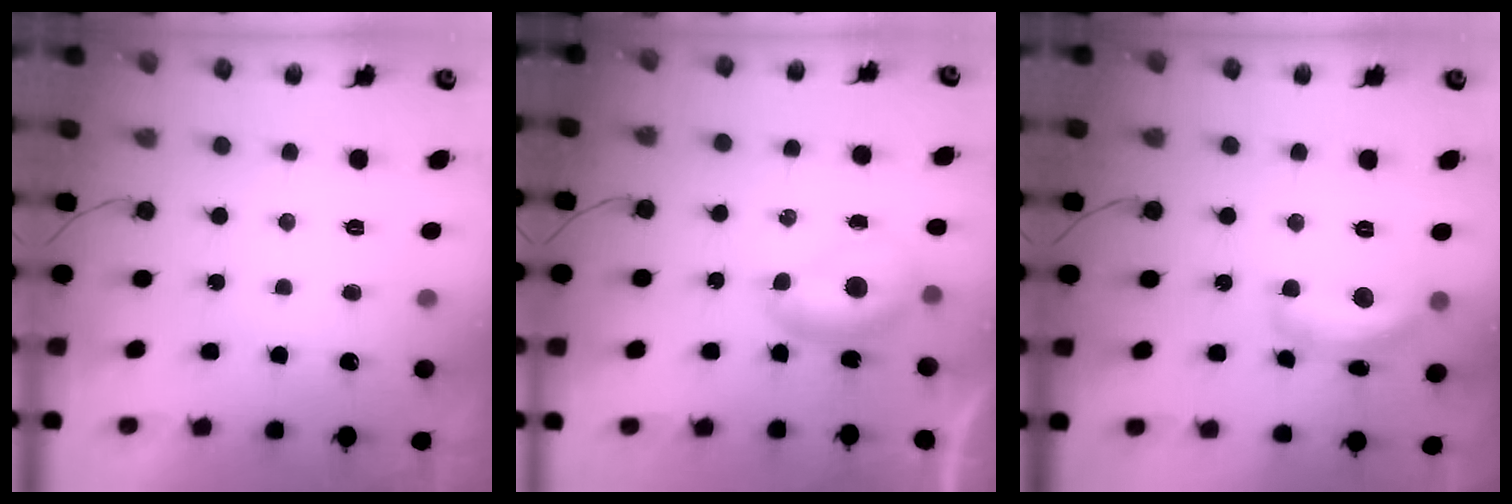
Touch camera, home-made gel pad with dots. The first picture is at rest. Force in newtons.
{"total": 7.2, "press": 7.1, "slide": 1.0}
{"total": 13.4, "press": 13.3, "slide": 0.8}